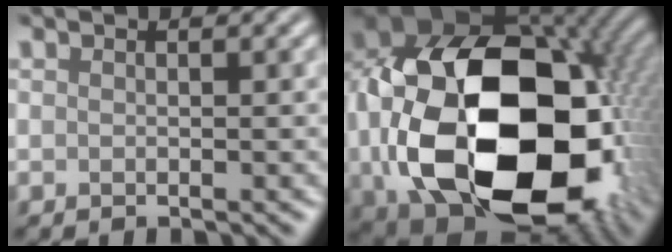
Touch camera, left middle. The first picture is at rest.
{"total": 21.8, "force": [-1.1, 14.9, 15.9], "torque": [-0.371, -0.046, 0.012]}